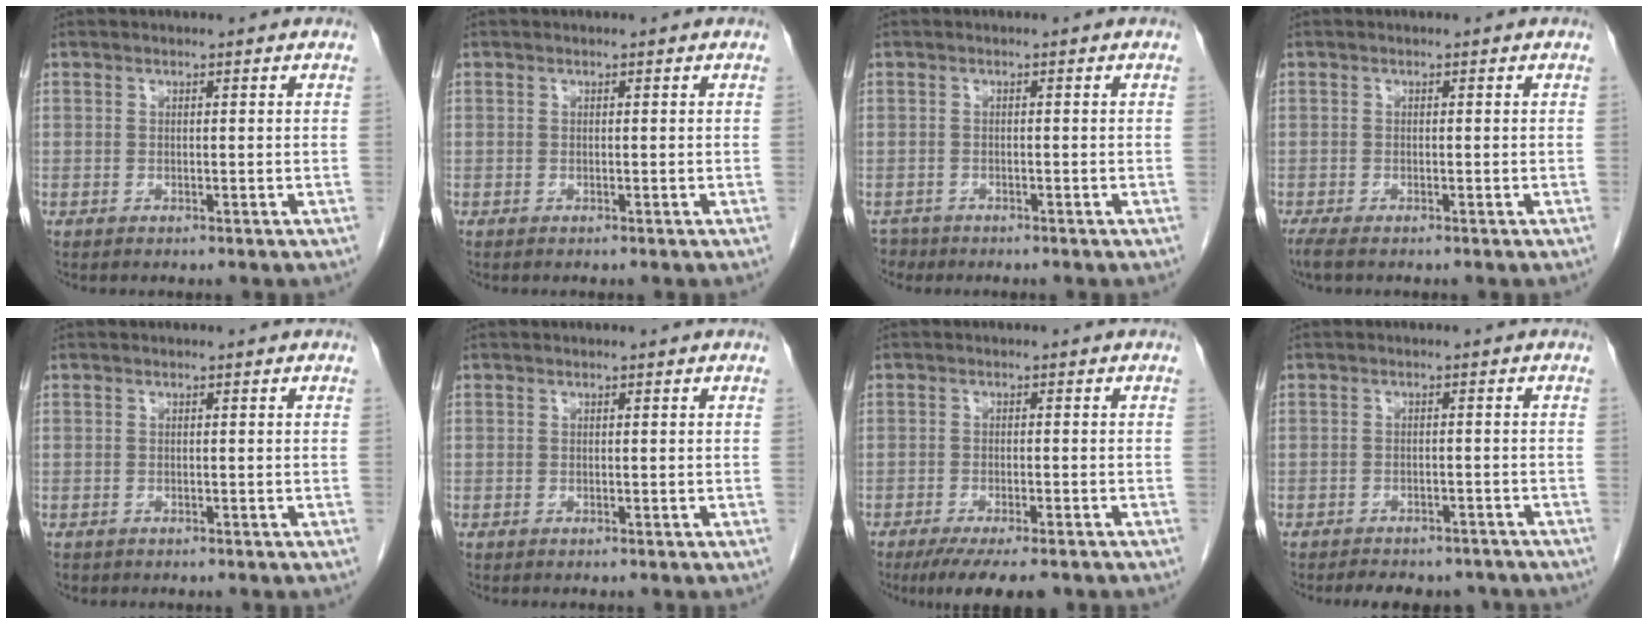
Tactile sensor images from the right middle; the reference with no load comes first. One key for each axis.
{"total": 0.0}
{"total": 1.8, "fx": -1.6, "fy": 0.9, "fz": -0.2, "tx": -0.001, "ty": 0.000, "tz": -0.027}
{"total": 2.1, "fx": -1.6, "fy": 0.4, "fz": 1.2, "tx": -0.027, "ty": -0.009, "tz": -0.028}
{"total": 0.9, "fx": -0.6, "fy": 0.5, "fz": 0.1, "tx": -0.012, "ty": 0.001, "tz": -0.010}
{"total": 0.0}
{"total": 9.0, "fx": -7.0, "fy": 1.9, "fz": 5.4, "tx": -0.071, "ty": -0.013, "tz": -0.103}
{"total": 9.2, "fx": -8.1, "fy": 3.6, "fz": 2.5, "tx": -0.038, "ty": 0.006, "tz": -0.092}